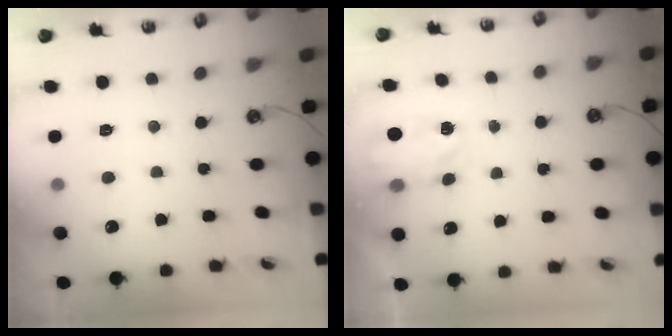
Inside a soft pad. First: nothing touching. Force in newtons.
{"total": 4.3, "press": 4.3, "slide": 0.4}